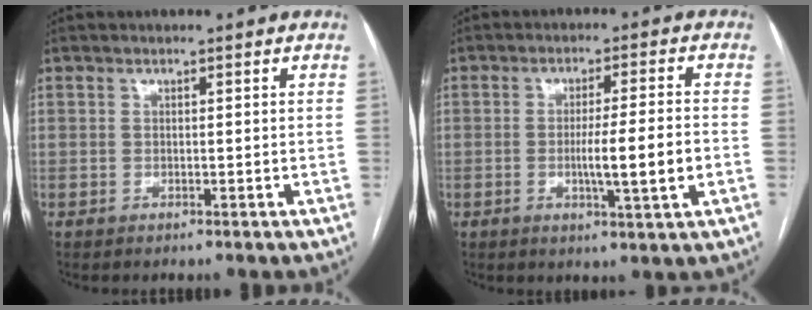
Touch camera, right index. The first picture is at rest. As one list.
[{"total": 8.1, "force": [-1.8, -0.2, 7.8], "torque": [-0.128, -0.008, -0.029]}]